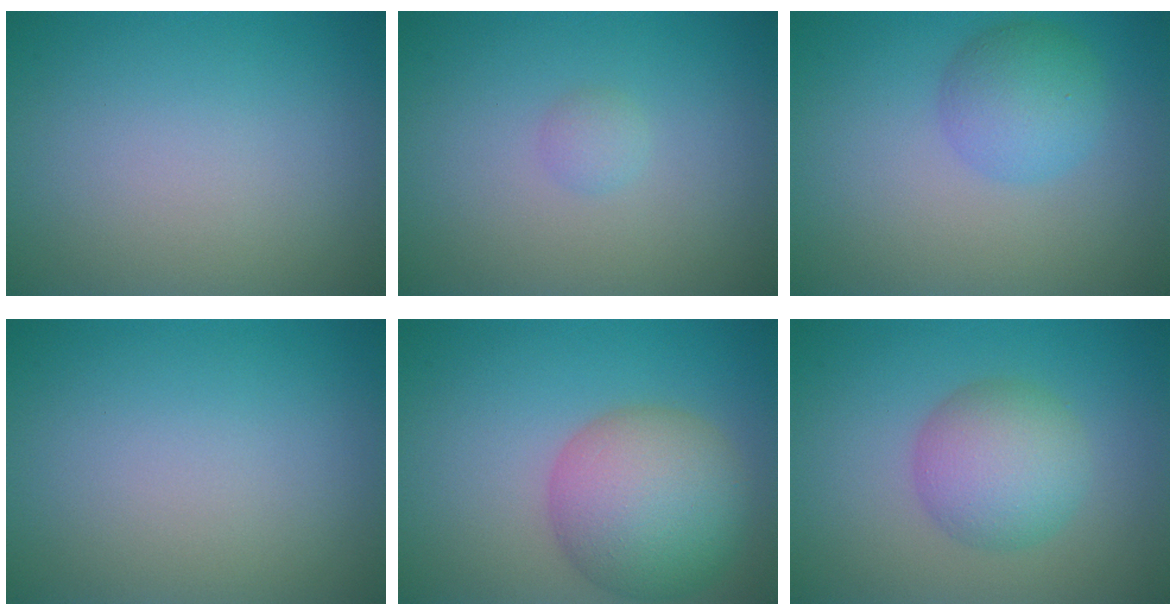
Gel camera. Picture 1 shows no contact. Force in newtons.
{"total": 0.8, "press": 0.8, "slide": 0.1}
{"total": 3.7, "press": 3.7, "slide": 0.0}
{"total": 0.0}
{"total": 7.9, "press": 7.9, "slide": 0.4}
{"total": 4.8, "press": 4.8, "slide": 0.3}